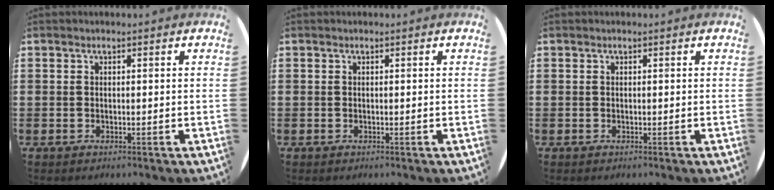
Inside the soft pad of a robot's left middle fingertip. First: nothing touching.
{"total": 0.0}
{"total": 0.0}